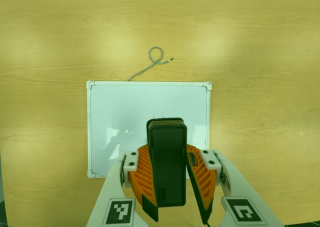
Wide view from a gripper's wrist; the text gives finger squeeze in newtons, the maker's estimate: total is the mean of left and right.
{"total": 10.1, "left": 9.6, "right": 10.7}